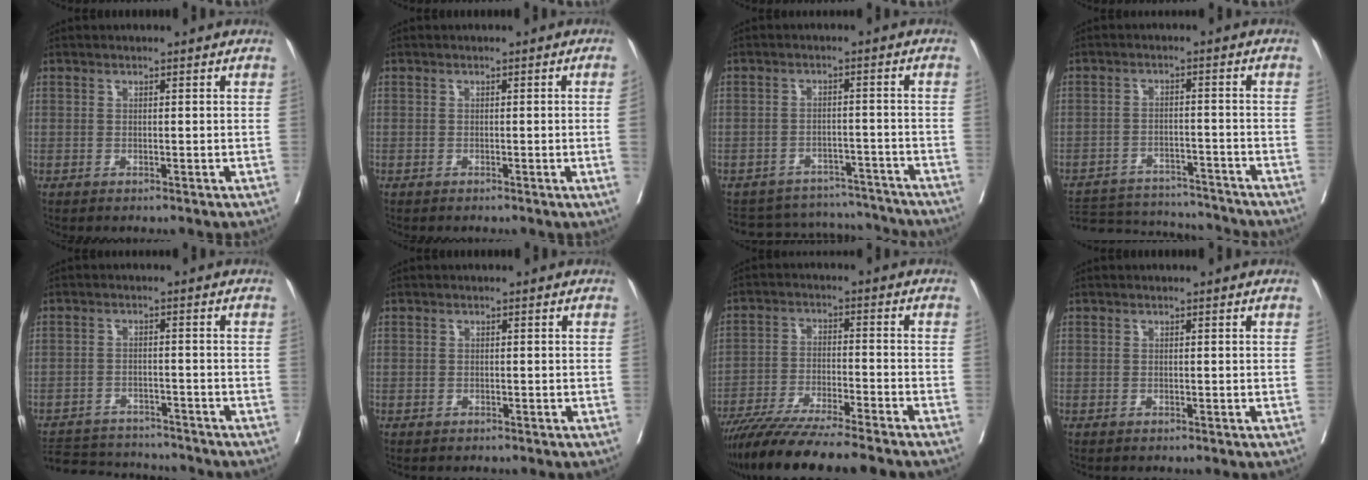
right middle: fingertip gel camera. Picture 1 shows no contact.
{"total": 1.8, "force": [-0.2, -0.9, 1.5], "torque": [-0.017, -0.003, -0.001]}
{"total": 11.8, "force": [-11.4, 3.3, 0.4], "torque": [-0.005, 0.028, -0.144]}
{"total": 16.4, "force": [-15.7, 2.7, 3.9], "torque": [-0.084, 0.000, -0.218]}
{"total": 12.1, "force": [-11.5, 2.4, 2.6], "torque": [-0.052, 0.007, -0.162]}
{"total": 0.0}
{"total": 14.3, "force": [-12.3, -0.2, 7.3], "torque": [-0.115, -0.031, -0.200]}
{"total": 0.0}